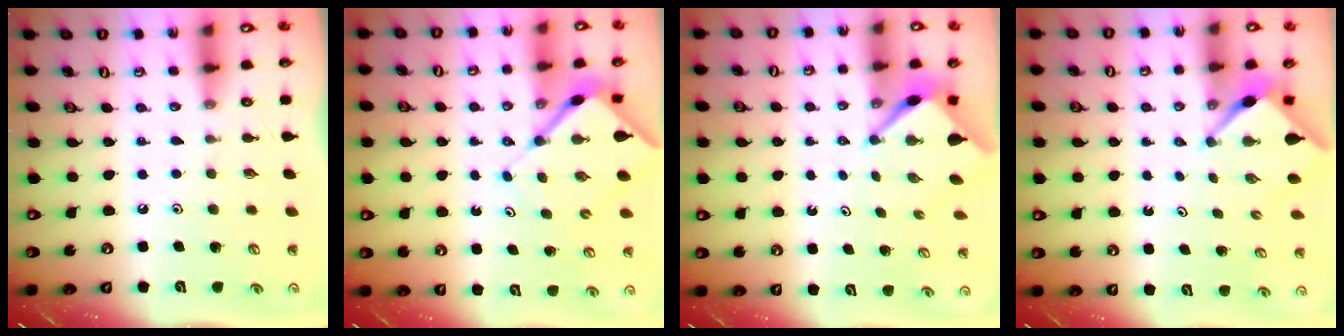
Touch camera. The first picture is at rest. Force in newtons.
{"total": 7.5, "press": 7.5, "slide": 0.6}
{"total": 3.8, "press": 3.8, "slide": 0.3}
{"total": 2.8, "press": 2.8, "slide": 0.3}